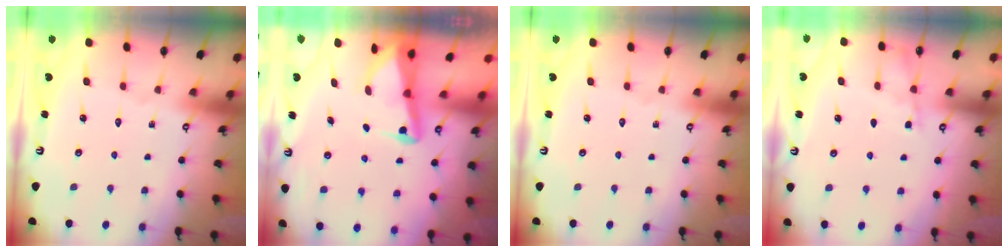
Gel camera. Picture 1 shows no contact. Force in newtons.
{"total": 3.6, "press": 3.5, "slide": 0.8}
{"total": 0.0}
{"total": 4.3, "press": 4.2, "slide": 0.8}